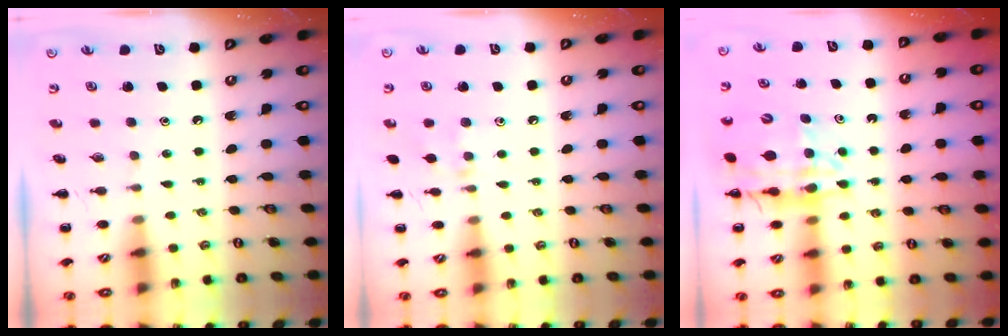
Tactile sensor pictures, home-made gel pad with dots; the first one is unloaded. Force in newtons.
{"total": 6.6, "press": 6.2, "slide": 2.2}
{"total": 15.5, "press": 15.0, "slide": 3.8}